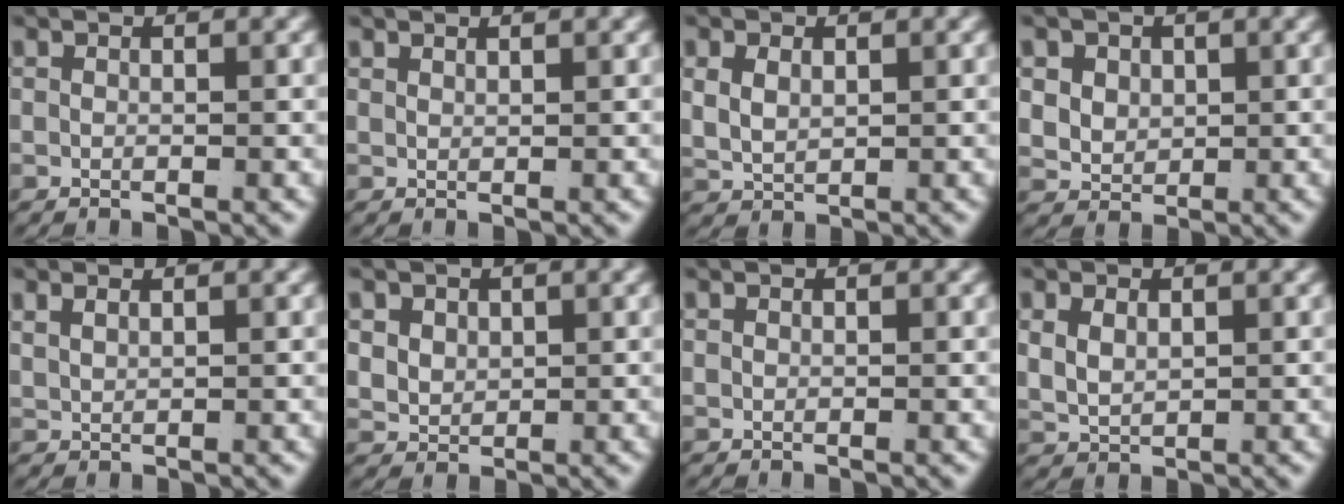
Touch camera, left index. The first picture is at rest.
{"total": 1.0, "force": [0.8, -0.6, 0.0], "torque": [0.007, -0.002, 0.021]}
{"total": 2.7, "force": [0.8, 2.1, 1.5], "torque": [-0.040, -0.008, 0.027]}
{"total": 4.4, "force": [0.8, 3.9, 1.8], "torque": [-0.053, -0.021, 0.027]}
{"total": 1.0, "force": [0.9, -0.3, 0.3], "torque": [-0.005, -0.001, 0.028]}
{"total": 3.1, "force": [0.9, 2.6, 1.3], "torque": [-0.043, -0.019, 0.032]}
{"total": 0.0}
{"total": 3.0, "force": [0.8, 2.4, 1.6], "torque": [-0.045, -0.010, 0.027]}